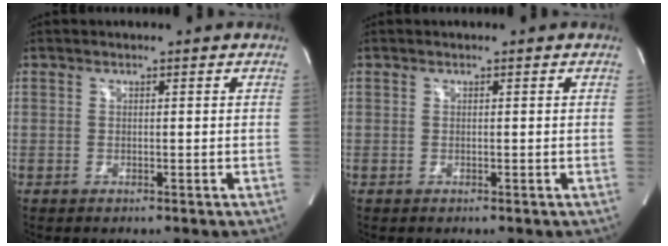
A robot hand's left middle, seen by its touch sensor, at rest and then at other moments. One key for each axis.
{"total": 0.0}